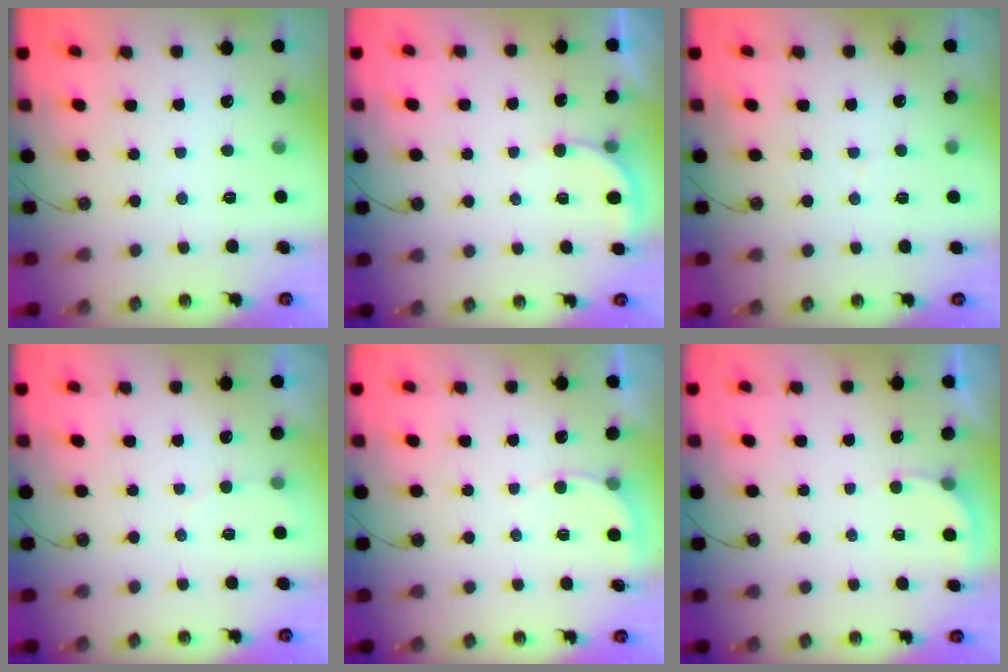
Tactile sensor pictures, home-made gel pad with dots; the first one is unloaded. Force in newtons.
{"total": 3.4, "press": 3.4, "slide": 0.3}
{"total": 1.8, "press": 1.8, "slide": 0.1}
{"total": 1.7, "press": 1.7, "slide": 0.2}
{"total": 3.4, "press": 3.4, "slide": 0.3}
{"total": 2.7, "press": 2.7, "slide": 0.2}